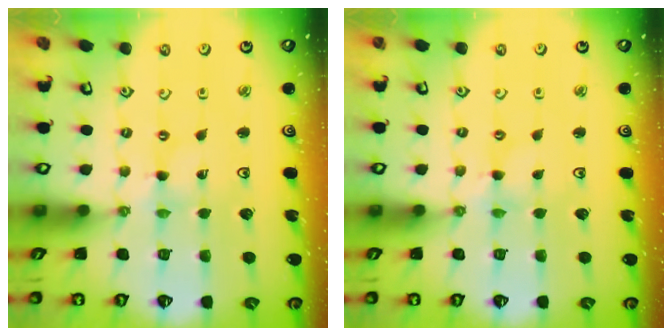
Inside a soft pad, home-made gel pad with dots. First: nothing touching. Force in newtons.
{"total": 0.0}